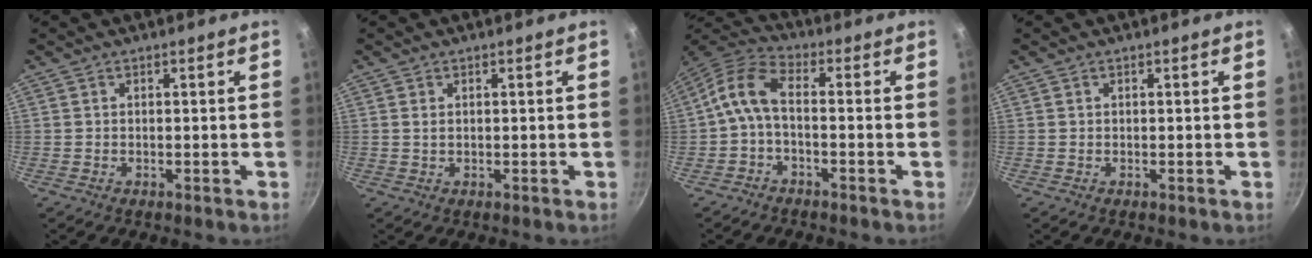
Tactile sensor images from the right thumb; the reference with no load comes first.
{"total": 0.9, "force": [0.2, 0.6, 0.7], "torque": [-0.011, 0.001, 0.004]}
{"total": 7.4, "force": [-1.6, 3.5, 6.3], "torque": [-0.148, 0.036, -0.043]}
{"total": 0.0}